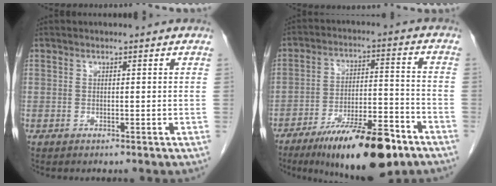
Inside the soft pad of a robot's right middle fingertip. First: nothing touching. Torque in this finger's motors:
{"motor_torque": [1.15, -0.99, 0.38, 0.12]}